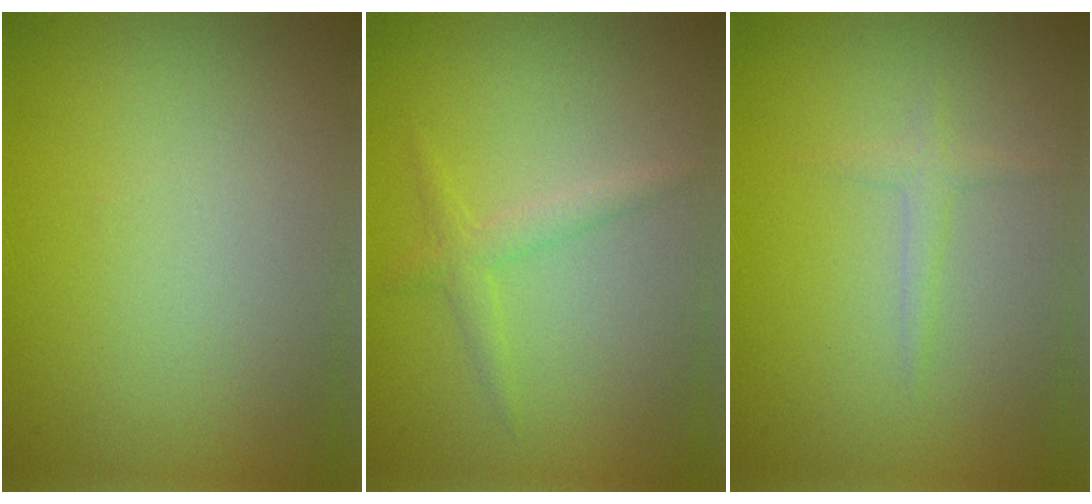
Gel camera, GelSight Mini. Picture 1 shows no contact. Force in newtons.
{"total": 1.5, "press": 1.5, "slide": 0.1}
{"total": 1.1, "press": 1.1, "slide": 0.1}